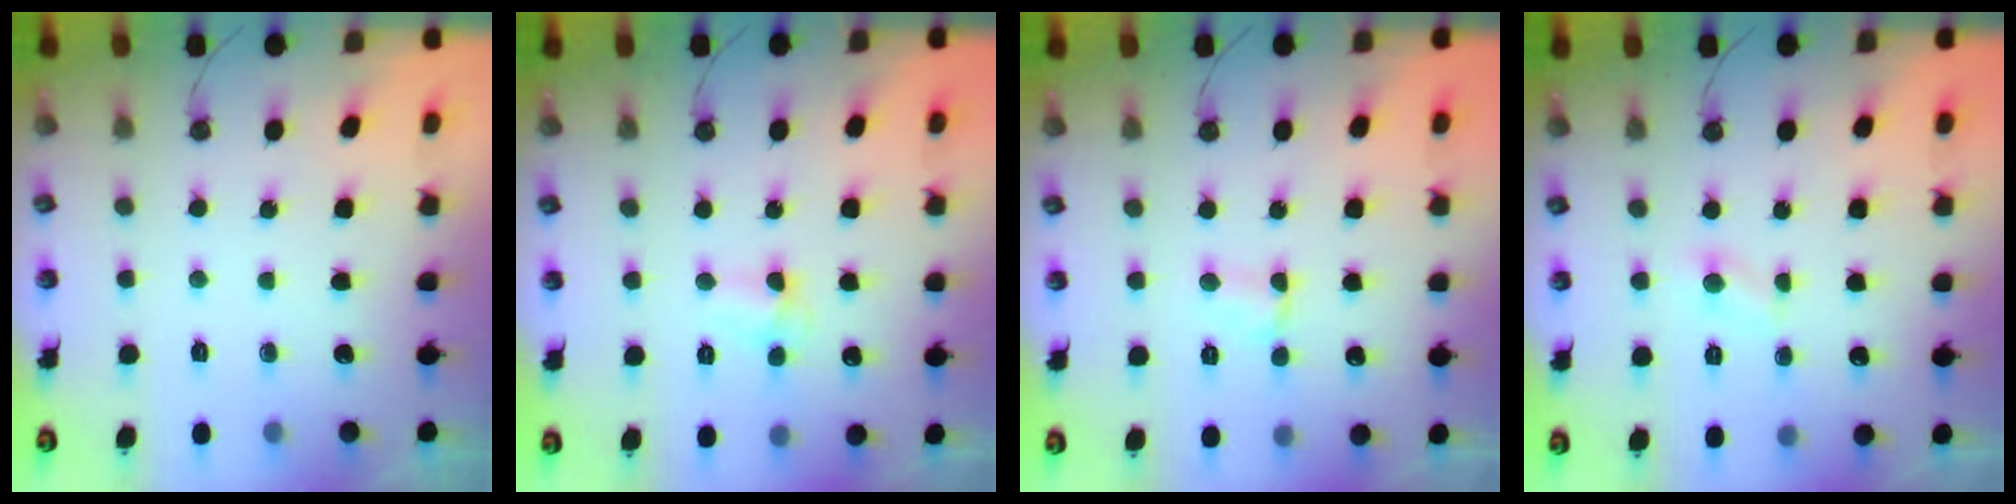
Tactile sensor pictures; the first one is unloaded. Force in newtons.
{"total": 2.7, "press": 2.6, "slide": 0.5}
{"total": 2.6, "press": 2.6, "slide": 0.4}
{"total": 3.1, "press": 3.1, "slide": 0.4}